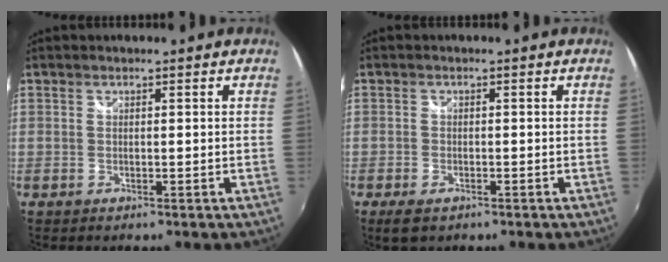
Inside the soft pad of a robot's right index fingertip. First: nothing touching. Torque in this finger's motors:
{"motor_torque": [0.25, -0.24, 0.14, 0.01]}